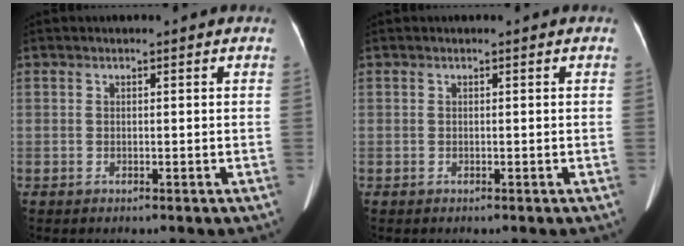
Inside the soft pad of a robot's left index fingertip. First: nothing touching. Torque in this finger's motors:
{"motor_torque": [0.02, -0.01, 0.01, 0.00]}